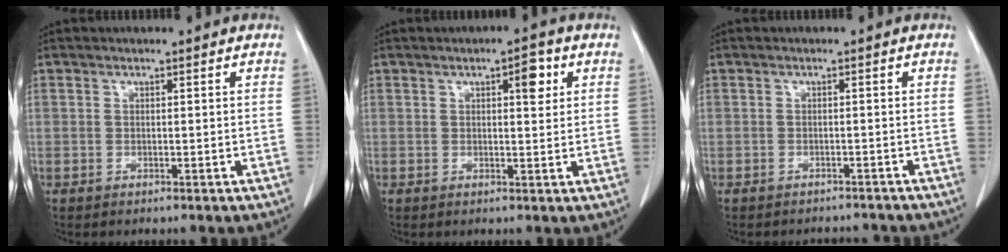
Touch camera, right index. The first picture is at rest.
{"total": 3.6, "force": [1.4, 1.1, 3.1], "torque": [-0.043, 0.003, 0.019]}
{"total": 4.0, "force": [-3.7, 1.6, -0.2], "torque": [0.004, 0.001, -0.045]}